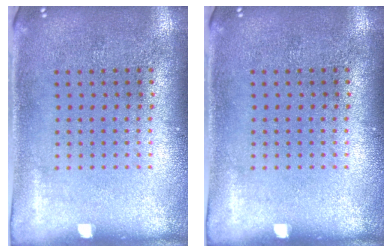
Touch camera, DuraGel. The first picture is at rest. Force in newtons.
{"total": 0.0}